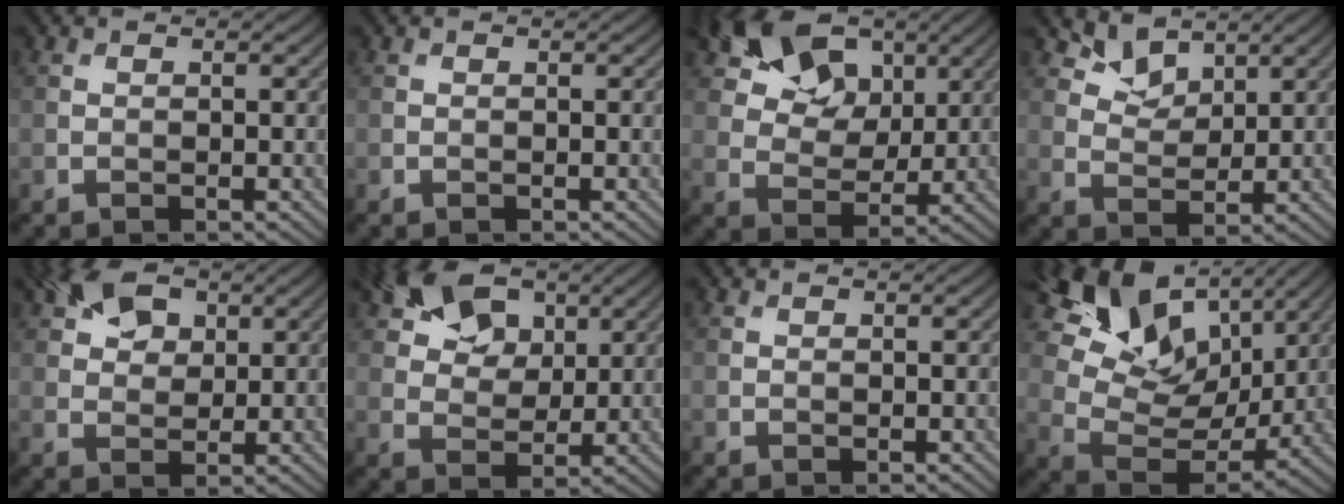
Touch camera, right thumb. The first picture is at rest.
{"total": 0.0}
{"total": 12.9, "force": [7.1, 7.9, 7.3], "torque": [-0.142, 0.014, 0.106]}
{"total": 4.3, "force": [3.3, 2.3, 1.6], "torque": [-0.041, -0.008, 0.061]}
{"total": 6.2, "force": [3.2, 4.0, 3.5], "torque": [-0.074, 0.007, 0.056]}
{"total": 9.7, "force": [5.3, 6.0, 5.4], "torque": [-0.115, 0.010, 0.081]}
{"total": 0.0}
{"total": 15.3, "force": [8.7, 8.9, 8.8], "torque": [-0.182, 0.015, 0.151]}